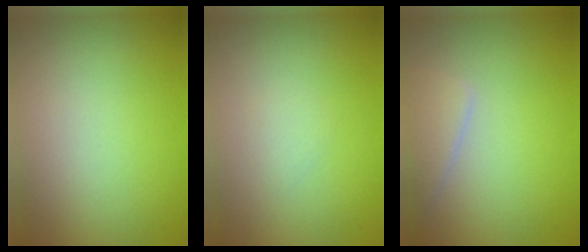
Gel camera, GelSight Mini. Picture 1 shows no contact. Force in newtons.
{"total": 0.6, "press": 0.6, "slide": 0.1}
{"total": 2.3, "press": 2.3, "slide": 0.1}